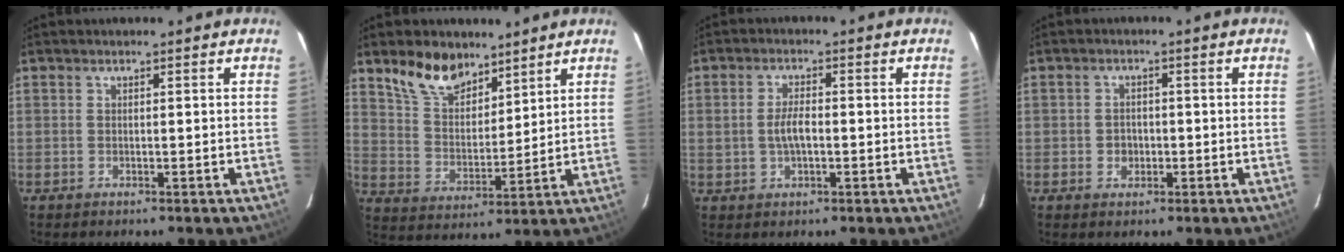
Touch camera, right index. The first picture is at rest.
{"total": 10.7, "force": [8.0, 5.3, 4.8], "torque": [-0.091, 0.015, 0.156]}
{"total": 3.9, "force": [-0.5, 1.9, 3.4], "torque": [-0.067, 0.003, -0.004]}
{"total": 2.7, "force": [-0.7, 2.4, 1.0], "torque": [-0.018, 0.004, -0.007]}